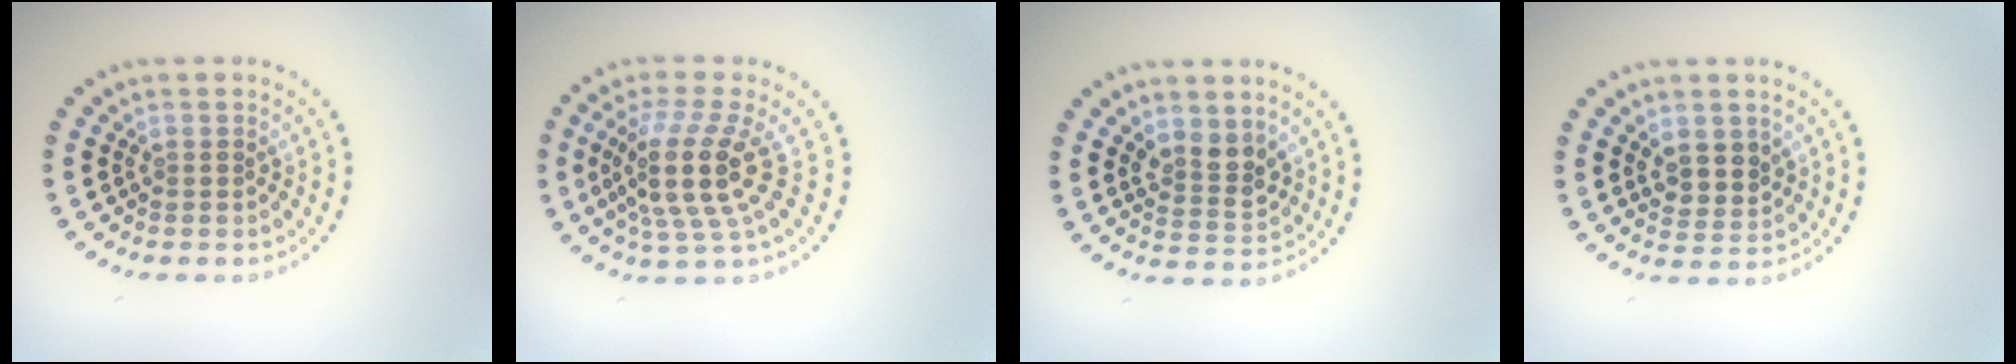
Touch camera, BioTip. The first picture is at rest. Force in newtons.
{"total": 5.0, "press": 3.7, "slide": 3.3}
{"total": 2.6, "press": 2.4, "slide": 1.1}
{"total": 2.5, "press": 2.3, "slide": 0.8}